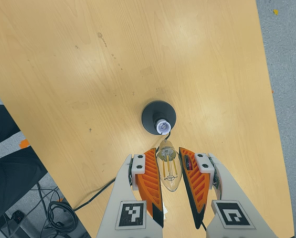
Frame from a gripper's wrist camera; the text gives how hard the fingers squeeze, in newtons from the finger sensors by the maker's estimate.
{"total": 11.1, "left": 10.6, "right": 11.6}